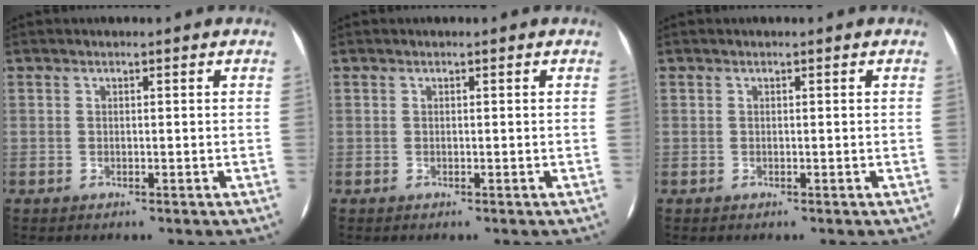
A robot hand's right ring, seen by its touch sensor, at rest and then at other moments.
{"total": 0.0}
{"total": 0.0}